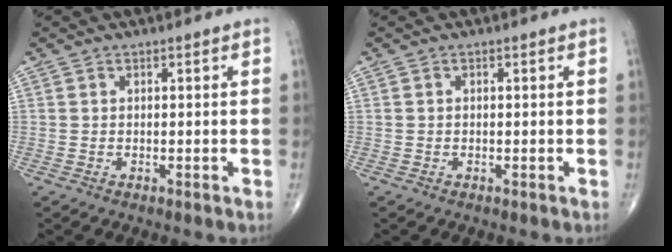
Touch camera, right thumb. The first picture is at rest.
{"total": 0.0}